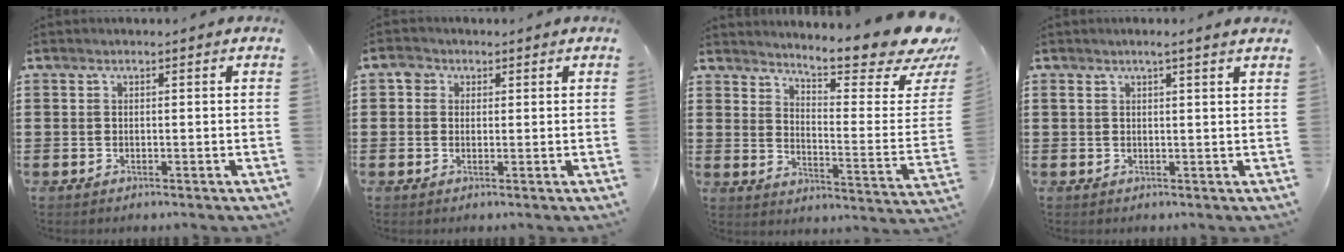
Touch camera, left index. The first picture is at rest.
{"total": 1.8, "force": [0.8, 1.5, 0.5], "torque": [-0.007, 0.004, 0.011]}
{"total": 10.6, "force": [9.3, 0.9, 5.1], "torque": [-0.093, -0.076, 0.155]}
{"total": 1.5, "force": [1.1, -0.3, 1.0], "torque": [-0.021, -0.002, 0.019]}